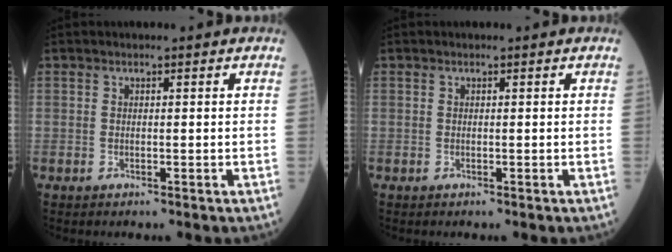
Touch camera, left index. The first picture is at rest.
{"total": 0.0}